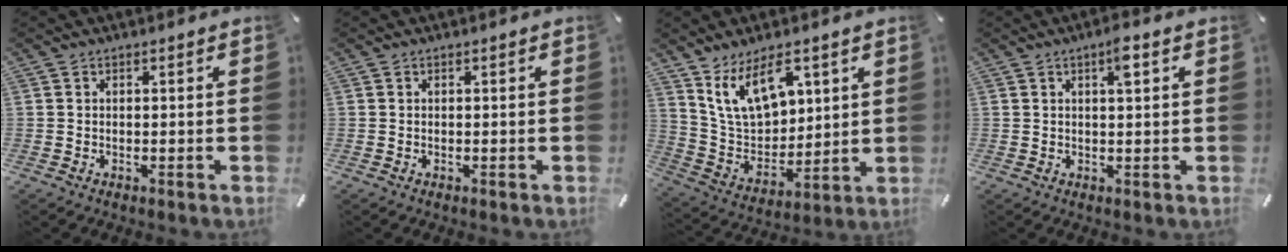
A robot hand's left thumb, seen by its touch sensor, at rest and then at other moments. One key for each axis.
{"total": 0.0}
{"total": 14.4, "fx": 8.2, "fy": 8.8, "fz": 7.9, "tx": -0.164, "ty": -0.033, "tz": 0.153}
{"total": 3.6, "fx": 1.5, "fy": 0.9, "fz": 3.1, "tx": -0.051, "ty": -0.002, "tz": 0.020}